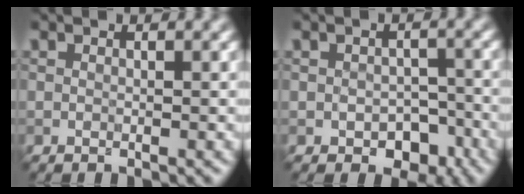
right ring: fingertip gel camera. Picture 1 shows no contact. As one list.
[{"total": 3.7, "force": [-1.8, 2.5, 2.1], "torque": [-0.021, -0.005, -0.024]}]